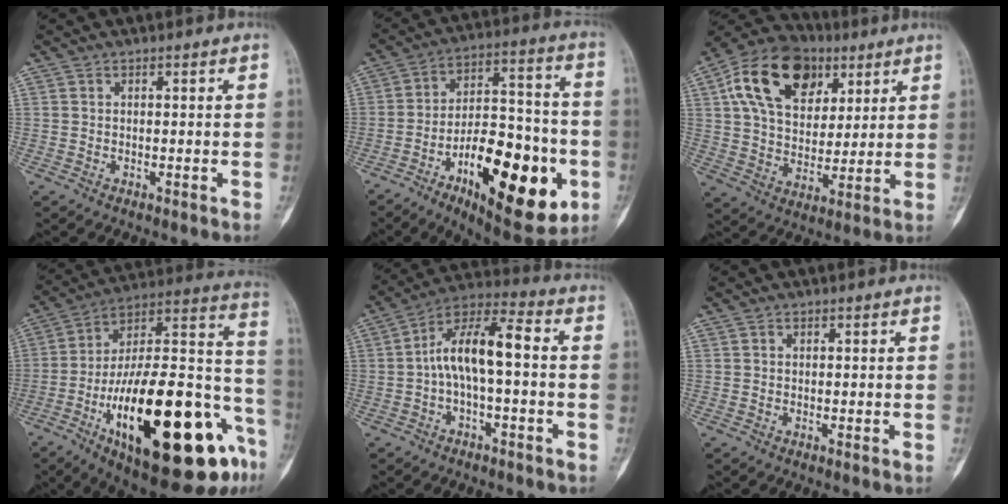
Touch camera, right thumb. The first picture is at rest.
{"total": 25.2, "force": [-8.9, 10.9, 20.9], "torque": [-0.287, 0.033, -0.126]}
{"total": 20.7, "force": [8.5, 13.6, 13.1], "torque": [-0.204, -0.005, 0.142]}
{"total": 35.7, "force": [-14.1, 12.5, 30.3], "torque": [-0.413, 0.055, -0.211]}
{"total": 11.3, "force": [-0.5, 4.2, 10.4], "torque": [-0.192, 0.052, -0.018]}
{"total": 0.5, "force": [0.3, 0.4, 0.2], "torque": [0.003, -0.001, 0.004]}